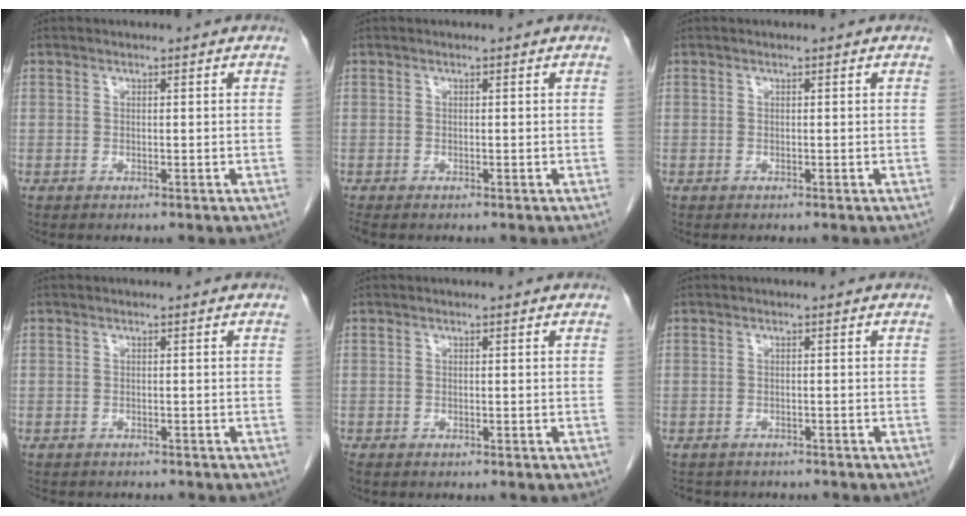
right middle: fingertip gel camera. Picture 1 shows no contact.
{"total": 0.8, "force": [-0.7, 0.2, 0.4], "torque": [-0.007, -0.003, -0.011]}
{"total": 0.0}
{"total": 4.5, "force": [-4.0, 1.8, 1.1], "torque": [-0.016, -0.002, -0.052]}
{"total": 1.0, "force": [-0.9, 0.5, 0.3], "torque": [-0.012, -0.003, -0.015]}
{"total": 5.6, "force": [-5.0, 2.3, 1.2], "torque": [-0.017, 0.003, -0.061]}